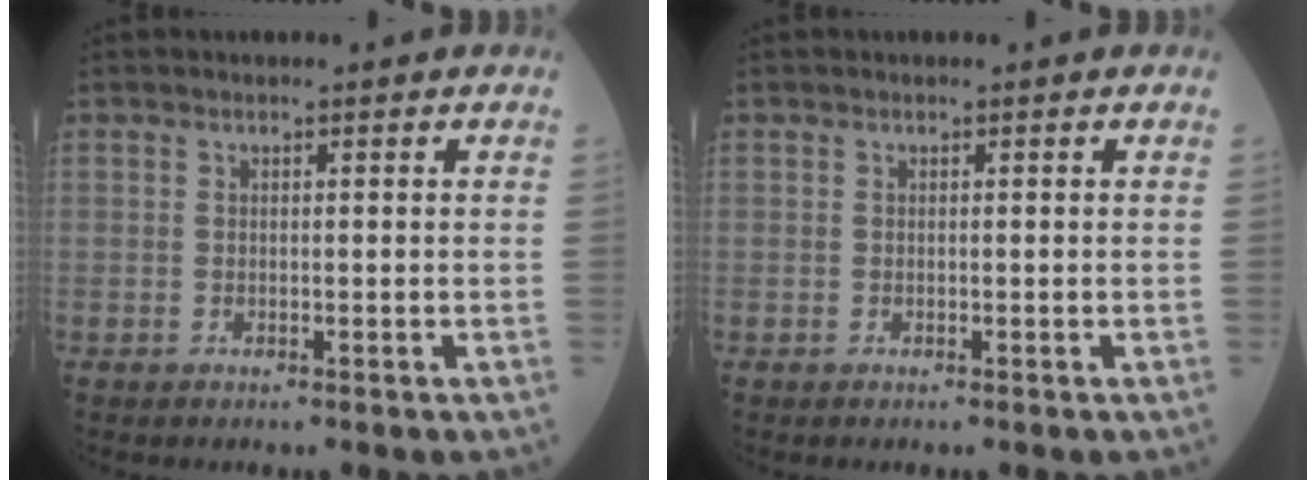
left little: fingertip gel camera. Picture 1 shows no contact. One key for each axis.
{"total": 0.0}